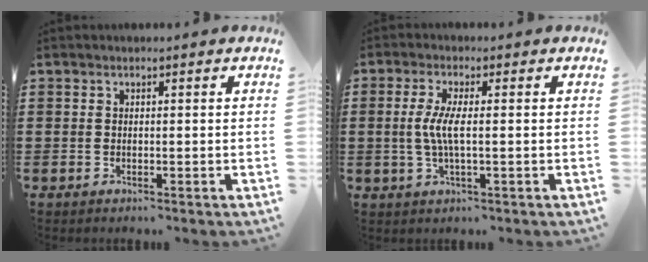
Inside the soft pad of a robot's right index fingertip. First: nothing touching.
{"total": 4.4, "force": [-0.1, 0.8, 4.4], "torque": [-0.102, -0.009, -0.012]}